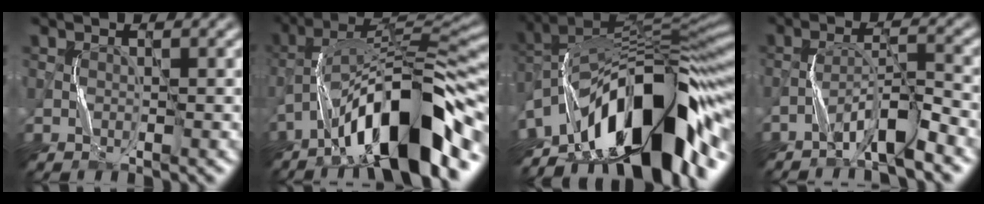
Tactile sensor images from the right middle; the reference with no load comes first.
{"total": 13.2, "force": [-6.9, 3.3, 10.7], "torque": [-0.169, 0.028, -0.113]}
{"total": 14.7, "force": [-8.2, 5.5, 10.9], "torque": [-0.162, 0.029, -0.149]}
{"total": 4.4, "force": [-3.3, 0.3, 2.8], "torque": [-0.053, 0.013, -0.065]}